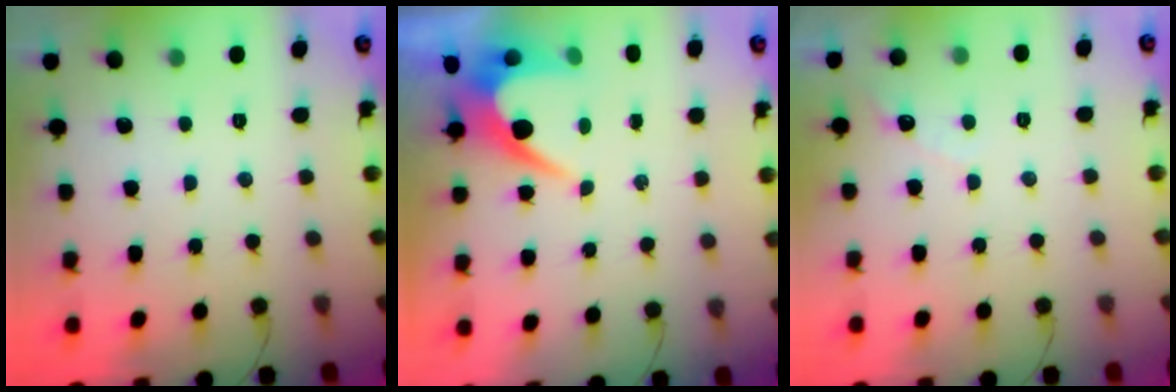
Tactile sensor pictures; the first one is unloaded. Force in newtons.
{"total": 6.8, "press": 6.8, "slide": 0.3}
{"total": 2.9, "press": 2.9, "slide": 0.2}